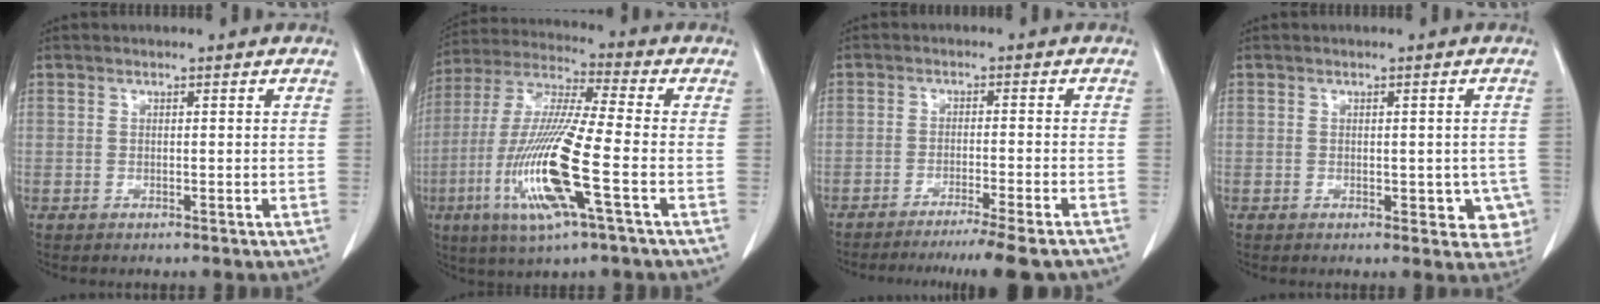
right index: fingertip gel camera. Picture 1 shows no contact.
{"total": 16.6, "force": [-5.0, 0.7, 15.8], "torque": [-0.335, -0.018, -0.098]}
{"total": 13.3, "force": [-11.9, -0.6, 6.0], "torque": [-0.061, -0.036, -0.160]}
{"total": 5.2, "force": [-1.0, 3.1, 4.1], "torque": [-0.020, 0.005, -0.007]}